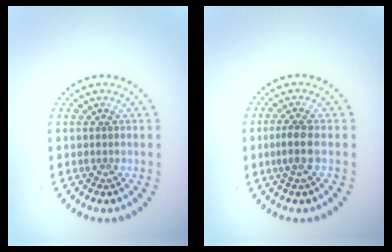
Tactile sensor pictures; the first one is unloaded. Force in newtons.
{"total": 2.1, "press": 1.9, "slide": 0.9}